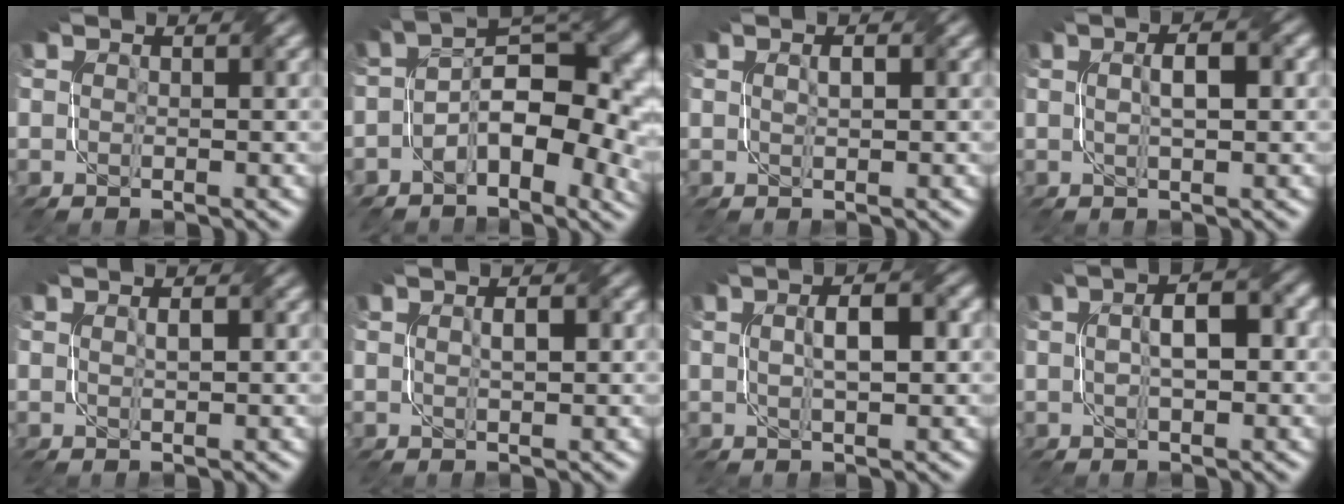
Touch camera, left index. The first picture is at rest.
{"total": 10.7, "force": [-2.1, 5.5, 8.9], "torque": [-0.114, 0.010, -0.037]}
{"total": 0.5, "force": [0.1, -0.3, 0.4], "torque": [-0.012, 0.005, 0.005]}
{"total": 2.4, "force": [0.3, 0.0, 2.3], "torque": [-0.045, 0.009, 0.007]}
{"total": 0.6, "force": [0.1, -0.4, 0.4], "torque": [-0.011, 0.005, 0.004]}
{"total": 1.2, "force": [0.2, -0.2, 1.1], "torque": [-0.023, 0.005, 0.005]}
{"total": 3.2, "force": [0.4, 0.3, 3.1], "torque": [-0.056, 0.011, 0.009]}
{"total": 4.1, "force": [0.2, 1.1, 3.9], "torque": [-0.067, 0.009, 0.003]}